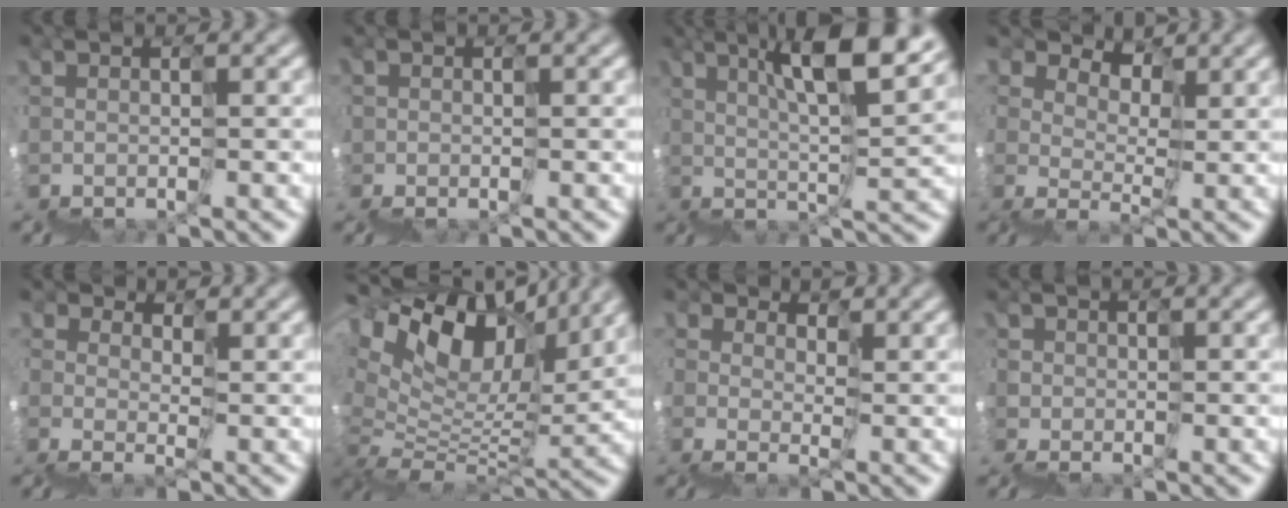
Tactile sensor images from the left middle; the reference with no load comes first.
{"total": 1.4, "force": [-0.4, 1.1, 0.7], "torque": [-0.016, -0.006, -0.005]}
{"total": 8.8, "force": [5.5, 1.6, 6.7], "torque": [-0.092, 0.032, 0.091]}
{"total": 3.6, "force": [3.4, 0.6, -1.0], "torque": [0.026, 0.016, 0.064]}
{"total": 2.4, "force": [0.7, 2.1, 1.0], "torque": [-0.017, -0.004, 0.016]}
{"total": 9.8, "force": [7.5, 3.8, 5.2], "torque": [-0.107, 0.047, 0.129]}
{"total": 3.1, "force": [0.9, 2.6, 1.4], "torque": [-0.017, -0.004, 0.022]}
{"total": 3.0, "force": [-0.2, 2.5, 1.6], "torque": [-0.030, -0.015, 0.005]}